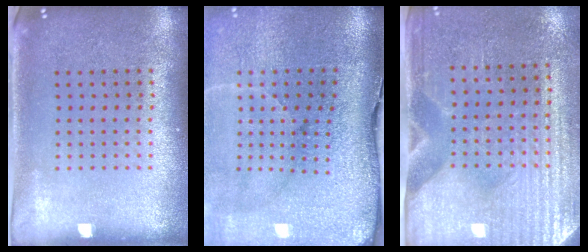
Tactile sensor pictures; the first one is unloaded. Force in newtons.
{"total": 5.0, "press": 3.9, "slide": 3.1}
{"total": 3.1, "press": 2.8, "slide": 1.4}